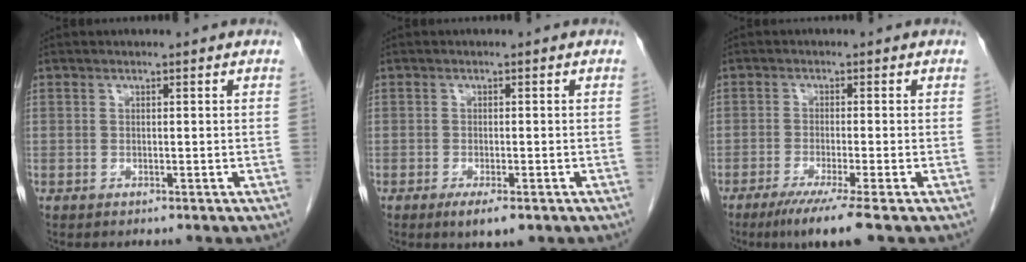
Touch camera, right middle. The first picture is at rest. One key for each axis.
{"total": 3.3, "fx": -1.9, "fy": 0.8, "fz": 2.6, "tx": -0.042, "ty": -0.006, "tz": -0.027}
{"total": 6.2, "fx": -4.2, "fy": -0.8, "fz": 4.5, "tx": -0.072, "ty": -0.019, "tz": -0.074}